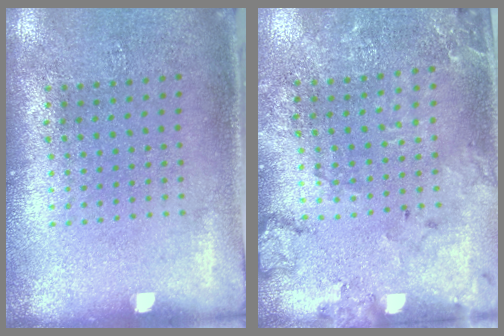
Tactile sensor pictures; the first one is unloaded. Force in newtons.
{"total": 1.8, "press": 1.7, "slide": 0.4}